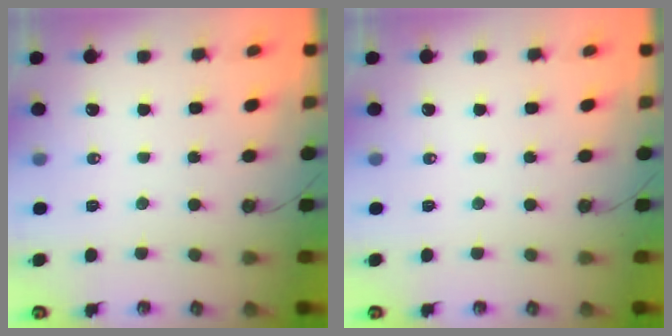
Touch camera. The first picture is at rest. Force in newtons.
{"total": 0.0}